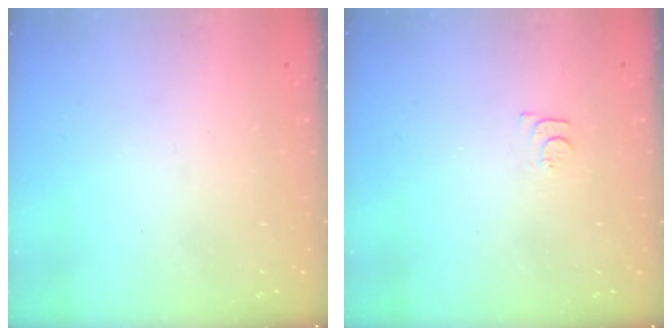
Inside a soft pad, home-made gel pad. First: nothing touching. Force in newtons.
{"total": 3.4, "press": 3.4, "slide": 0.5}